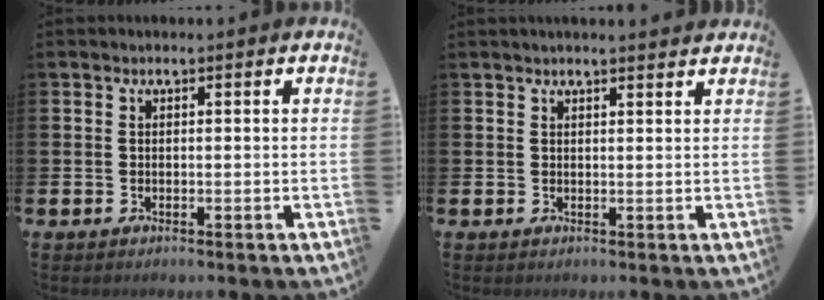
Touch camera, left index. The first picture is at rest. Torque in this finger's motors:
{"motor_torque": [-0.59, -1.39, -0.21, 0.21]}